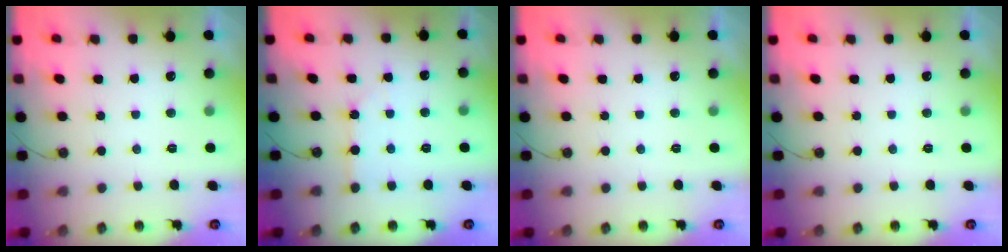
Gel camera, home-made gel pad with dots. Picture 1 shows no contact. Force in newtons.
{"total": 3.5, "press": 3.5, "slide": 0.5}
{"total": 0.0}
{"total": 0.0}